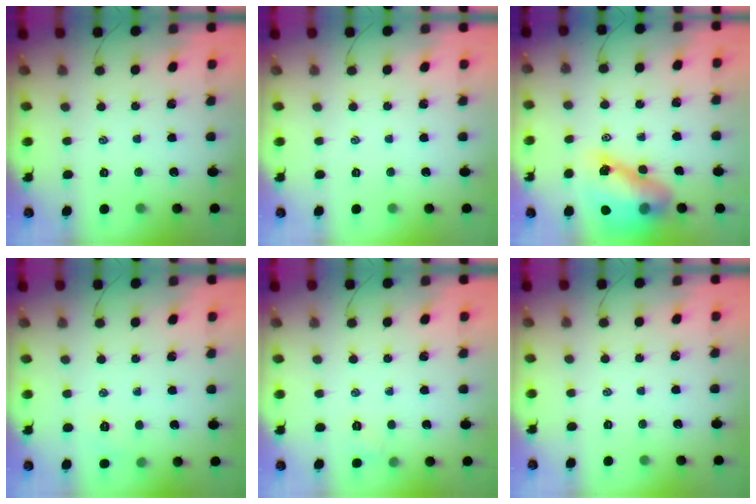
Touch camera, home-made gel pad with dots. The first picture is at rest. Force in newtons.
{"total": 0.0}
{"total": 14.6, "press": 14.0, "slide": 4.0}
{"total": 4.3, "press": 4.2, "slide": 1.1}
{"total": 2.9, "press": 2.7, "slide": 1.0}
{"total": 0.0}